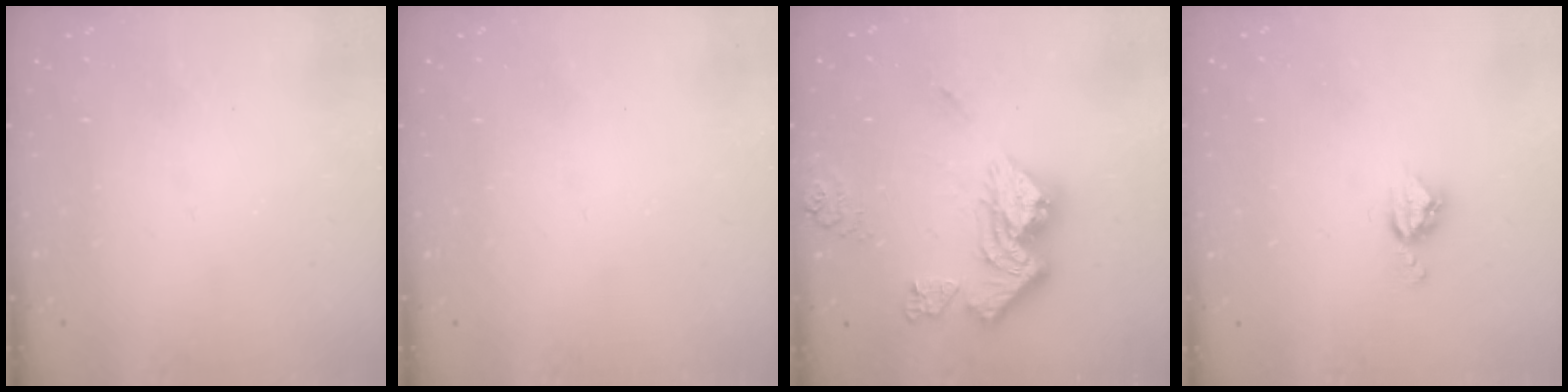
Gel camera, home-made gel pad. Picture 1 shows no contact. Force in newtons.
{"total": 0.0}
{"total": 15.8, "press": 15.8, "slide": 1.4}
{"total": 6.3, "press": 6.3, "slide": 0.4}